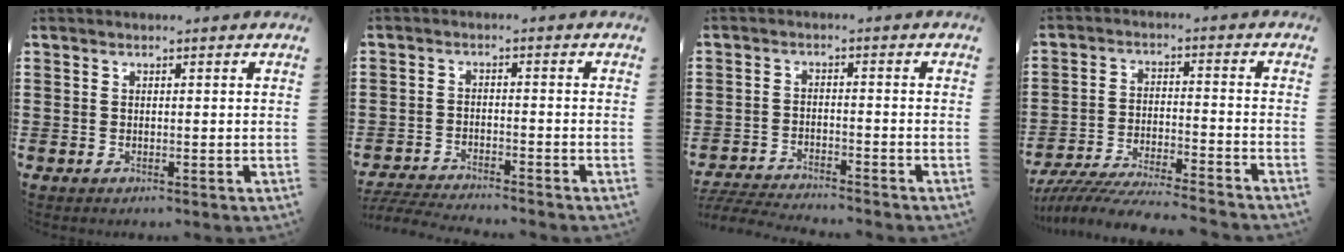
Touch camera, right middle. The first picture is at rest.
{"total": 4.0, "force": [-3.9, 0.0, 0.7], "torque": [-0.026, -0.008, -0.085]}
{"total": 4.2, "force": [-4.2, 0.0, 0.6], "torque": [-0.026, -0.005, -0.090]}
{"total": 6.8, "force": [-6.5, 0.1, 1.8], "torque": [-0.042, -0.007, -0.129]}